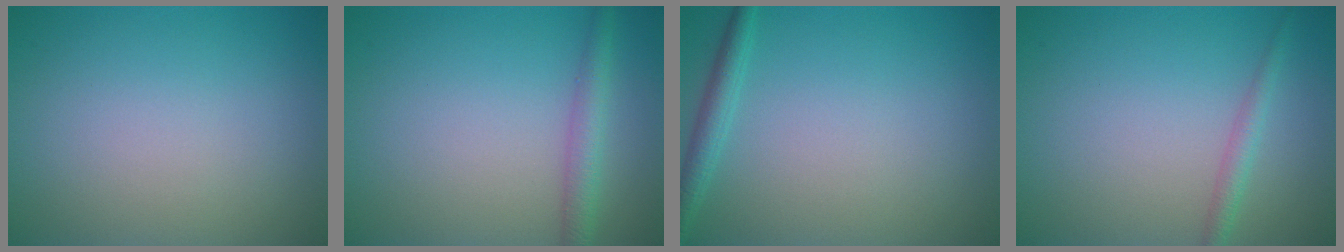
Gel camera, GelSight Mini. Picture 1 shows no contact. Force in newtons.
{"total": 2.4, "press": 2.4, "slide": 0.2}
{"total": 1.8, "press": 1.8, "slide": 0.1}
{"total": 1.6, "press": 1.5, "slide": 0.2}